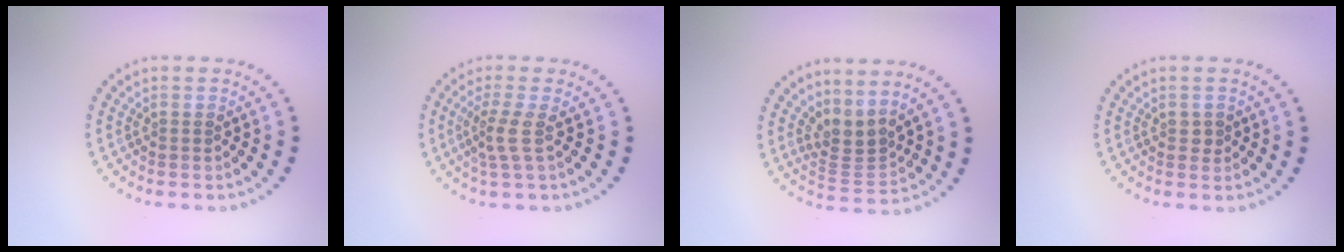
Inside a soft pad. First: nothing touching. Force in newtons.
{"total": 2.3, "press": 1.6, "slide": 1.5}
{"total": 2.8, "press": 1.9, "slide": 2.0}
{"total": 1.0, "press": 1.0, "slide": 0.2}